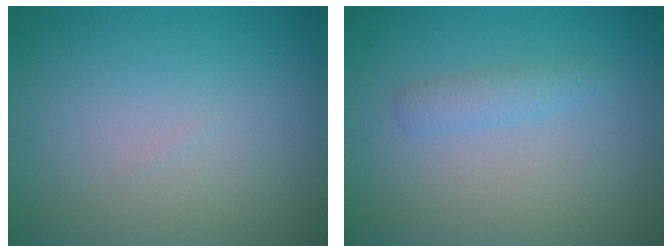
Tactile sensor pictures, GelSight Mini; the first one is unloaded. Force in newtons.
{"total": 1.4, "press": 1.4, "slide": 0.1}